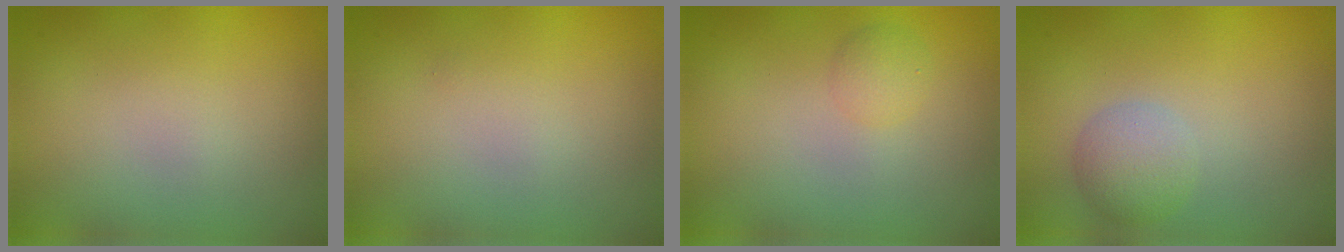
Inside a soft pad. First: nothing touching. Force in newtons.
{"total": 0.0}
{"total": 1.2, "press": 1.2, "slide": 0.1}
{"total": 2.7, "press": 2.7, "slide": 0.1}